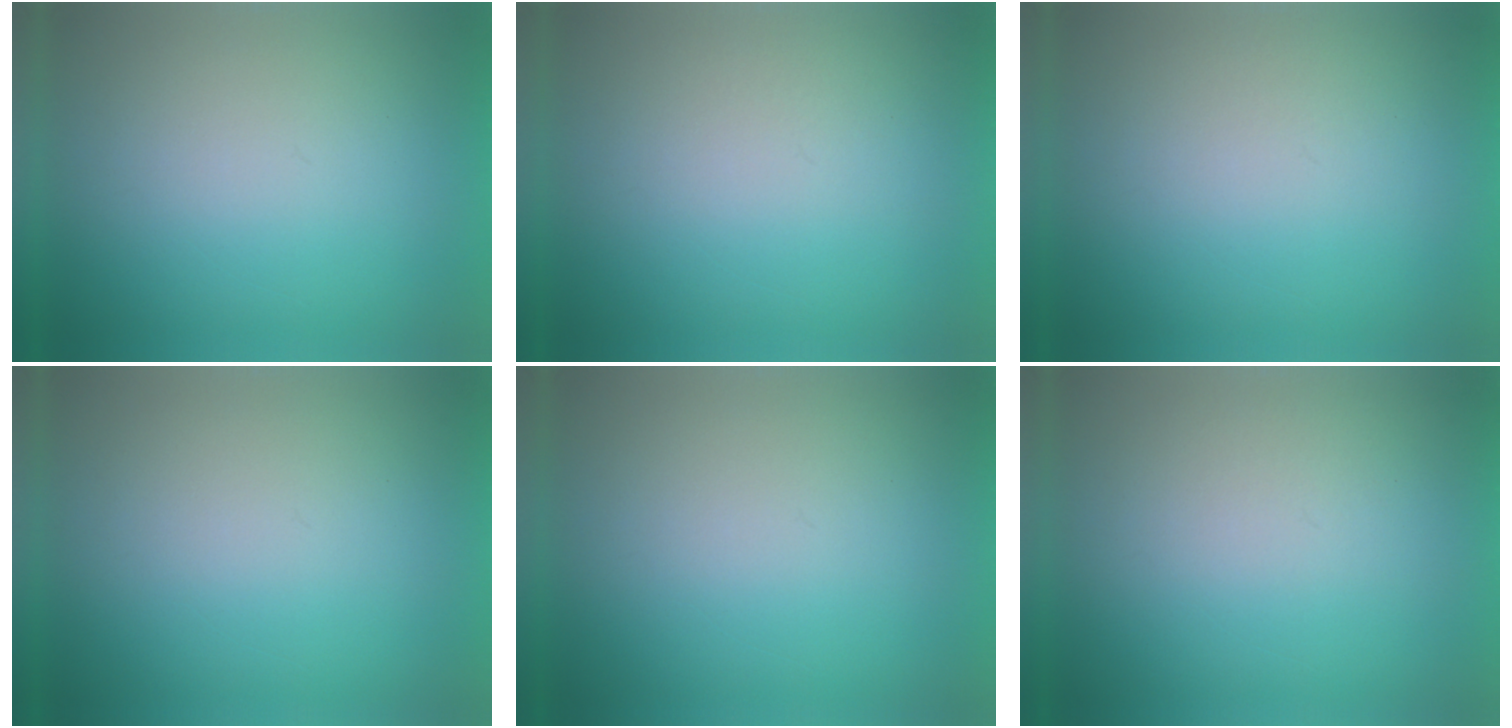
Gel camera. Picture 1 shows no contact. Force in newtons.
{"total": 1.0}
{"total": 1.1}
{"total": 0.0}
{"total": 0.0}
{"total": 1.2}